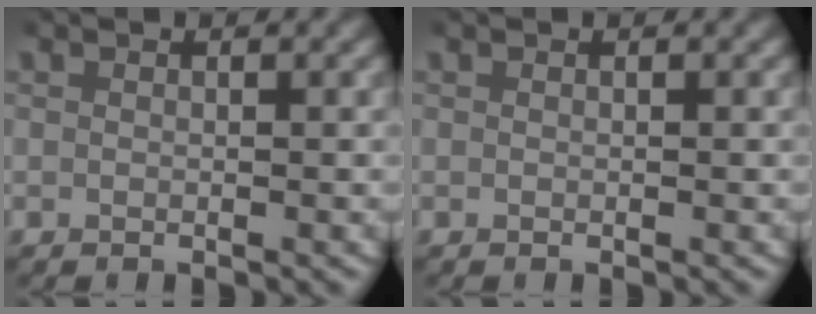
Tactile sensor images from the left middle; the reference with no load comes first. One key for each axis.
{"total": 0.0}